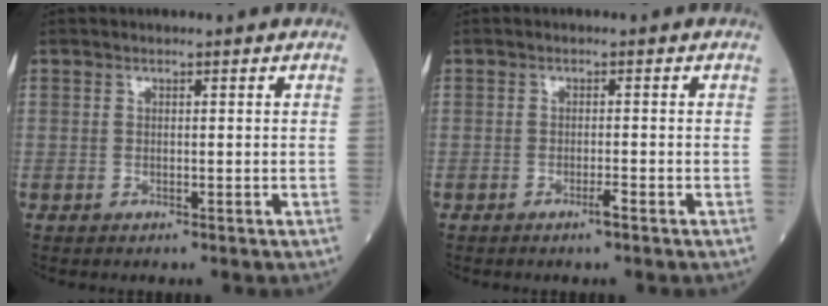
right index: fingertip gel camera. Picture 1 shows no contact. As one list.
[{"total": 1.4, "force": [-0.9, -0.1, 1.0], "torque": [-0.021, -0.001, -0.017]}]